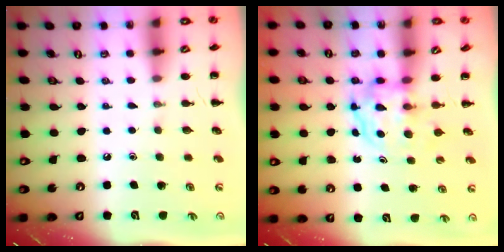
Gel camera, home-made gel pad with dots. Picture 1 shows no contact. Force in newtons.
{"total": 3.8, "press": 3.8, "slide": 0.2}